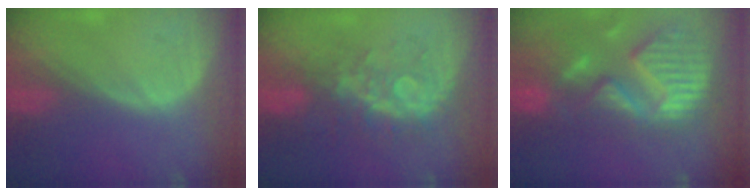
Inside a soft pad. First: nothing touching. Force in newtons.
{"total": 7.7, "press": 7.1, "slide": 3.1}
{"total": 14.0, "press": 11.8, "slide": 7.6}